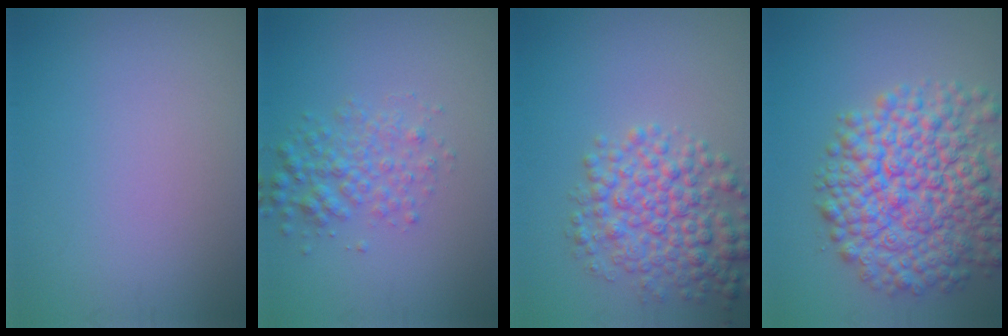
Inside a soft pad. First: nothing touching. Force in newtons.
{"total": 3.0, "press": 3.0, "slide": 0.1}
{"total": 6.0, "press": 6.0, "slide": 0.2}
{"total": 11.2, "press": 11.2, "slide": 0.5}